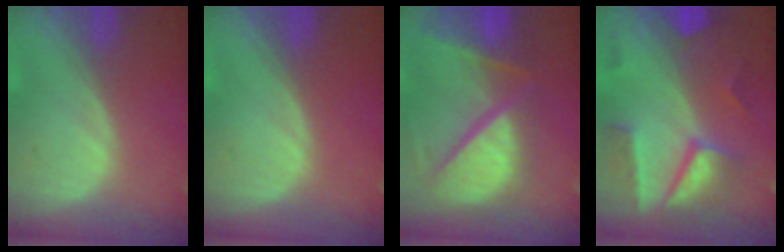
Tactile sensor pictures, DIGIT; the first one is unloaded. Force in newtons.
{"total": 0.0}
{"total": 12.0, "press": 10.0, "slide": 6.6}
{"total": 8.5, "press": 7.8, "slide": 3.4}